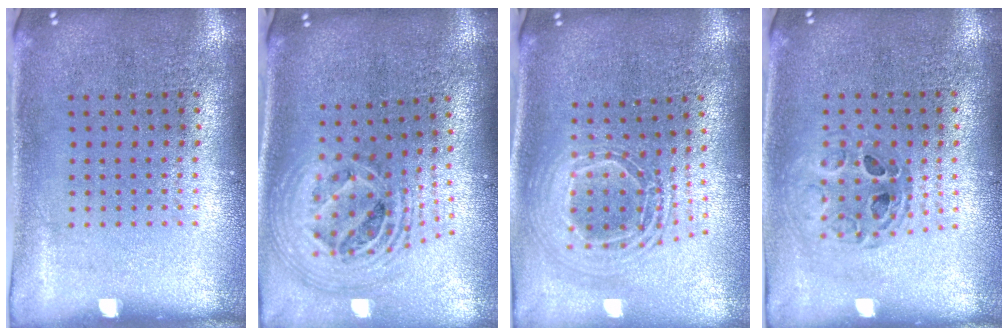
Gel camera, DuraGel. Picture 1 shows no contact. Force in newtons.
{"total": 2.5, "press": 1.8, "slide": 1.7}
{"total": 2.2, "press": 1.7, "slide": 1.3}
{"total": 0.8, "press": 0.8, "slide": 0.1}